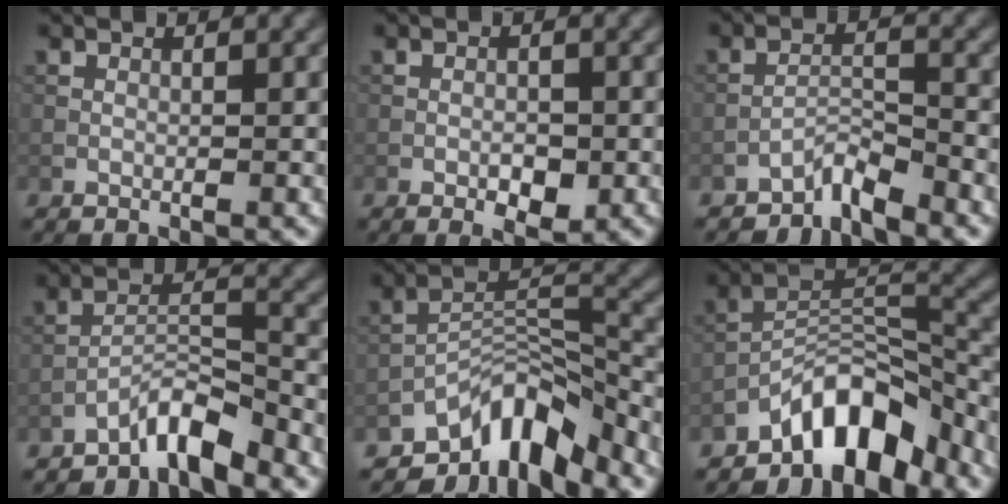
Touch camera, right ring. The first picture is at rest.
{"total": 2.3, "force": [-0.9, 1.1, 1.9], "torque": [-0.029, 0.000, -0.014]}
{"total": 2.5, "force": [-2.4, 0.2, 0.9], "torque": [-0.013, 0.012, -0.047]}
{"total": 4.2, "force": [-3.5, 0.7, 2.2], "torque": [-0.038, 0.013, -0.071]}
{"total": 8.0, "force": [-6.2, 2.9, 4.2], "torque": [-0.050, 0.005, -0.117]}
{"total": 7.2, "force": [-5.6, 2.7, 3.8], "torque": [-0.044, 0.009, -0.107]}